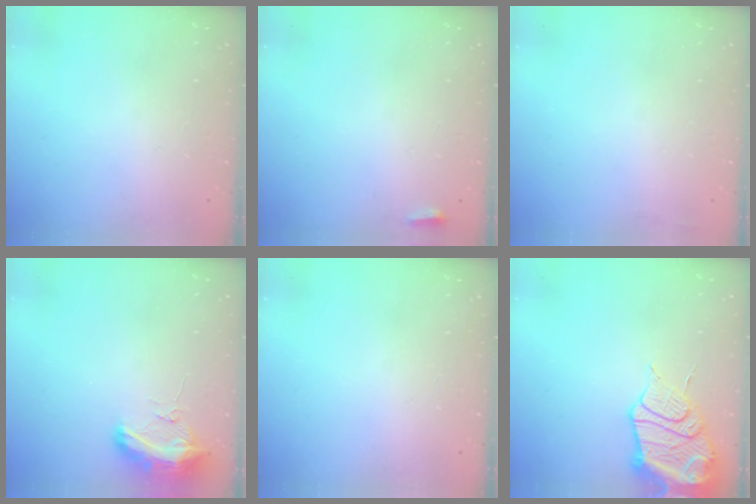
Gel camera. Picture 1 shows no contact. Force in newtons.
{"total": 2.7, "press": 2.6, "slide": 0.9}
{"total": 2.9, "press": 2.4, "slide": 1.6}
{"total": 10.0, "press": 10.0, "slide": 0.8}
{"total": 0.0}
{"total": 17.2, "press": 17.1, "slide": 1.7}